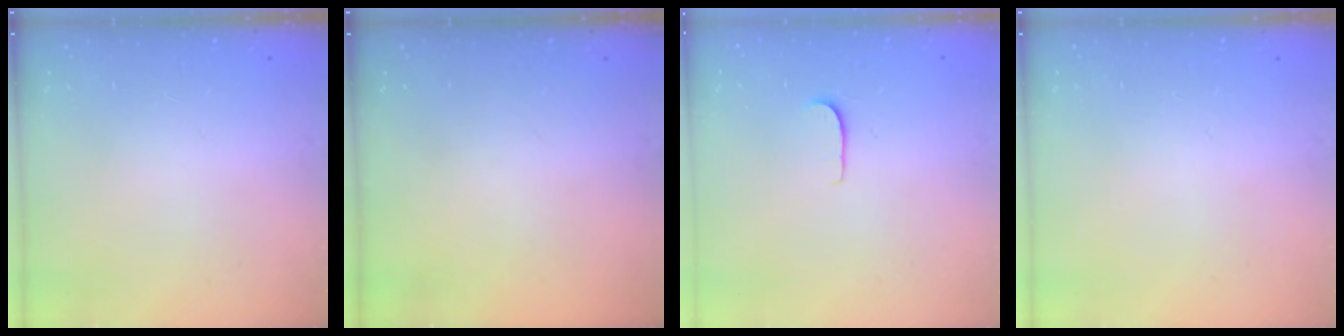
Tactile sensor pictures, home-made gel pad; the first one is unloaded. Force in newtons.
{"total": 0.0}
{"total": 4.2, "press": 4.2, "slide": 0.4}
{"total": 0.0}